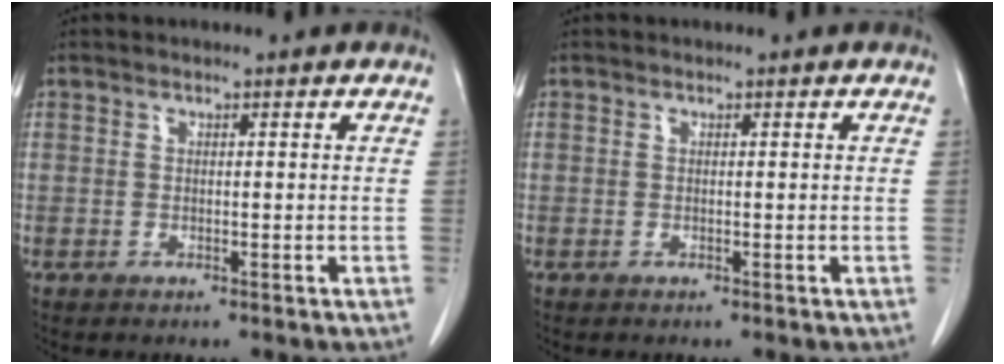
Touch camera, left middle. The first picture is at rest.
{"total": 0.0}